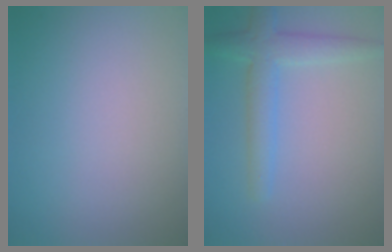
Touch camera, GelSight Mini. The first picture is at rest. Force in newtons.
{"total": 3.5, "press": 3.5, "slide": 0.2}